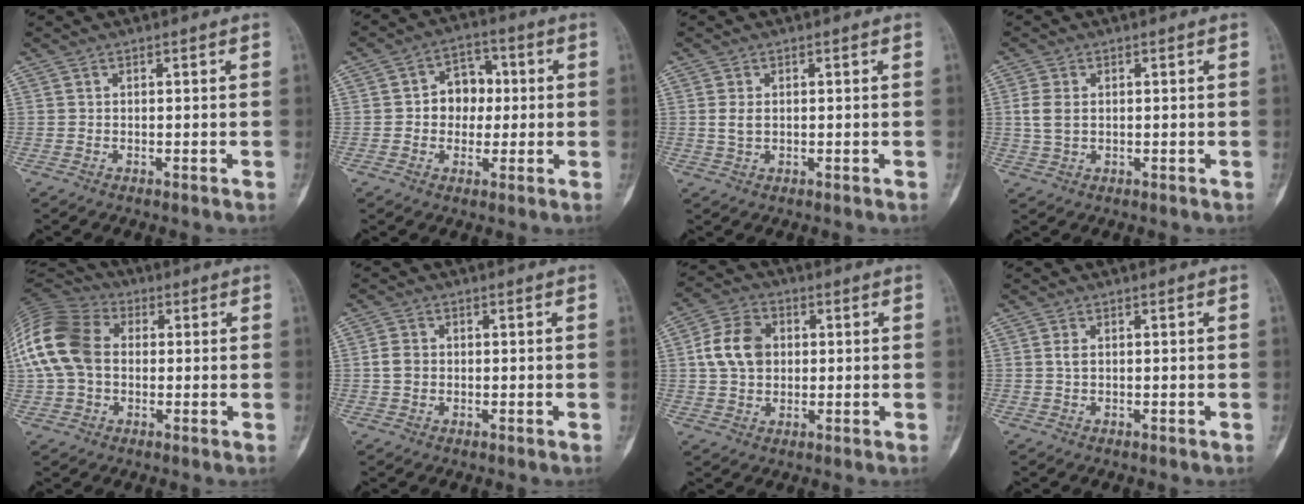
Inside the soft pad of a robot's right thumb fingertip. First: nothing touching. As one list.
[{"total": 7.8, "force": [0.3, 6.2, 4.6], "torque": [-0.031, 0.018, -0.002]}, {"total": 2.3, "force": [0.3, 1.4, 1.8], "torque": [-0.036, -0.002, 0.008]}, {"total": 3.8, "force": [0.5, 2.5, 2.8], "torque": [-0.063, 0.001, 0.012]}, {"total": 16.9, "force": [1.4, 12.2, 11.5], "torque": [-0.246, 0.031, 0.018]}, {"total": 2.8, "force": [-0.1, 2.4, 1.5], "torque": [-0.023, 0.007, -0.004]}, {"total": 9.4, "force": [1.2, 7.2, 6.0], "torque": [-0.096, 0.012, 0.018]}, {"total": 1.2, "force": [0.2, 0.7, 1.0], "torque": [-0.020, 0.003, 0.003]}]